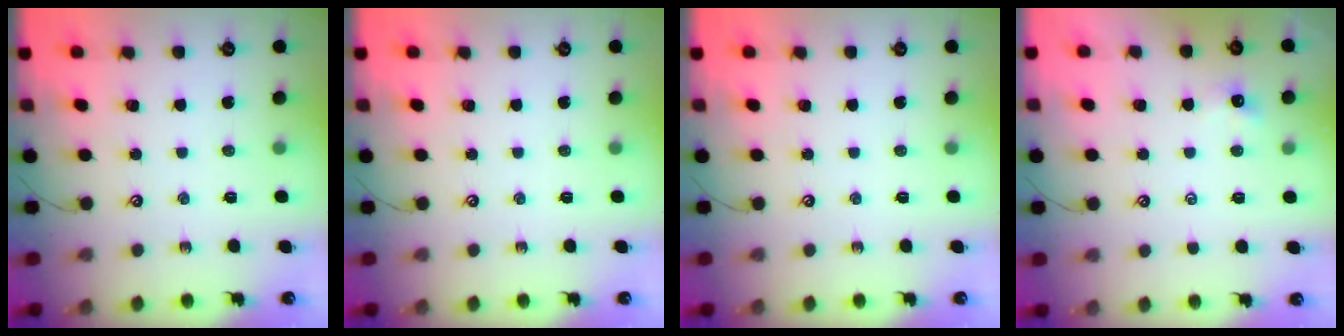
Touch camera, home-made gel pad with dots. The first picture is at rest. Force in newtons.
{"total": 0.0}
{"total": 0.0}
{"total": 1.2, "press": 1.1, "slide": 0.4}